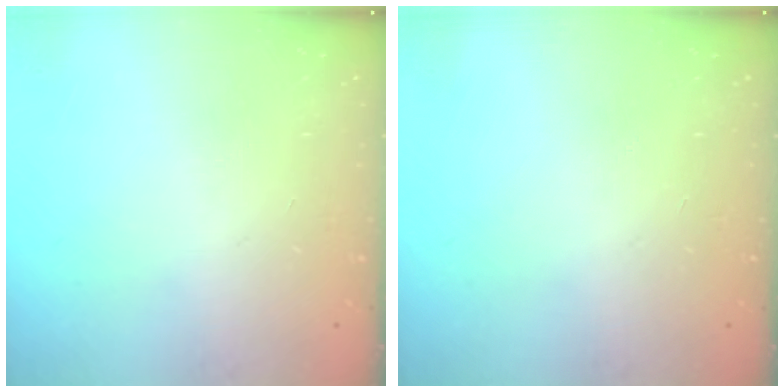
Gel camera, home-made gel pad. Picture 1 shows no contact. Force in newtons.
{"total": 0.0}